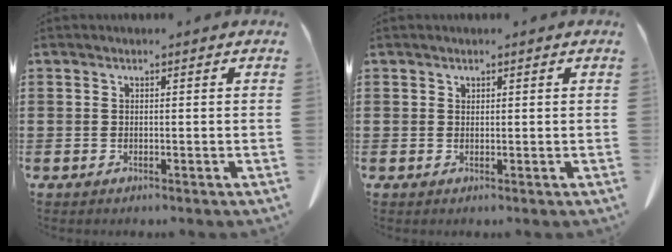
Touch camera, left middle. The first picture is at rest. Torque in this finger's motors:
{"motor_torque": [-0.85, 1.04, -0.03, -0.01]}